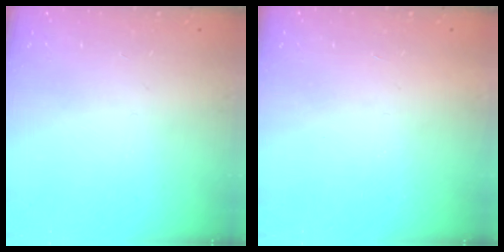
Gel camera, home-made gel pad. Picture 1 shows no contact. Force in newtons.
{"total": 1.7, "press": 1.6, "slide": 0.1}